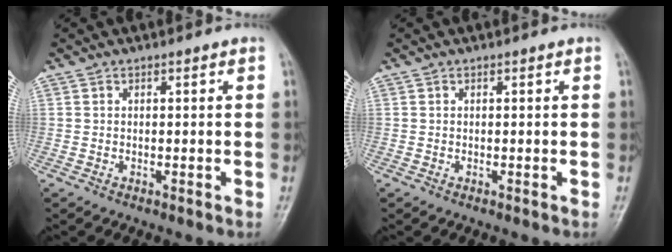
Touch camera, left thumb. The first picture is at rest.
{"total": 0.0}